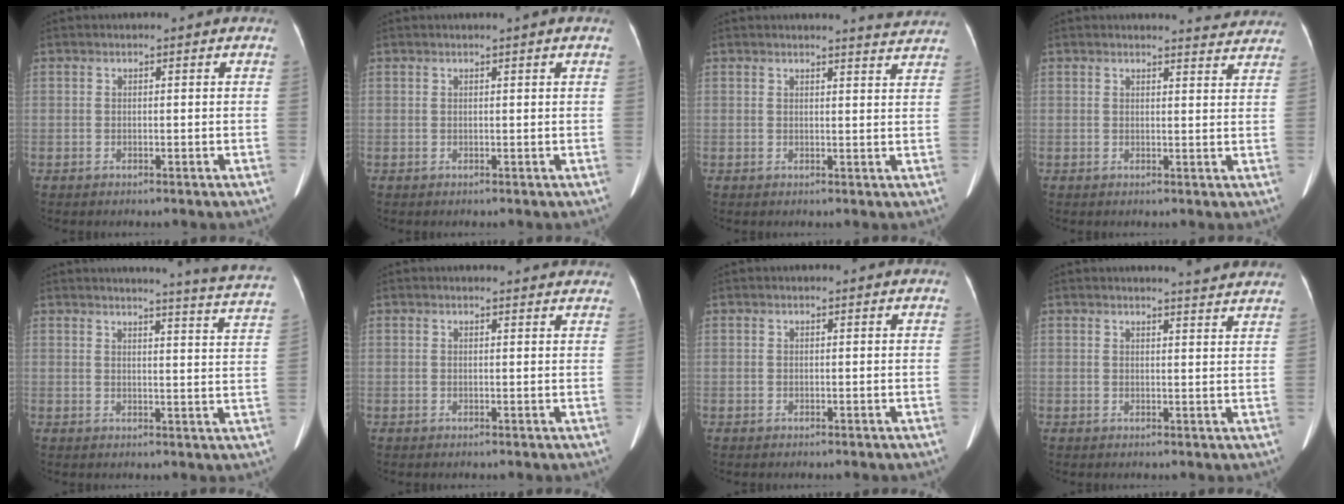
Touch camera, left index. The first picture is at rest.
{"total": 0.6, "force": [0.3, -0.2, 0.5], "torque": [-0.013, -0.002, 0.010]}
{"total": 3.7, "force": [3.7, -0.4, 0.4], "torque": [-0.012, -0.013, 0.031]}
{"total": 4.5, "force": [4.5, 0.3, 0.3], "torque": [-0.008, -0.011, 0.036]}
{"total": 12.4, "force": [11.7, -1.7, 3.7], "torque": [-0.048, -0.075, 0.115]}
{"total": 4.4, "force": [4.3, 0.6, 0.8], "torque": [-0.010, 0.005, 0.035]}
{"total": 0.0}
{"total": 5.4, "force": [5.2, -0.3, 1.4], "torque": [-0.023, -0.006, 0.045]}